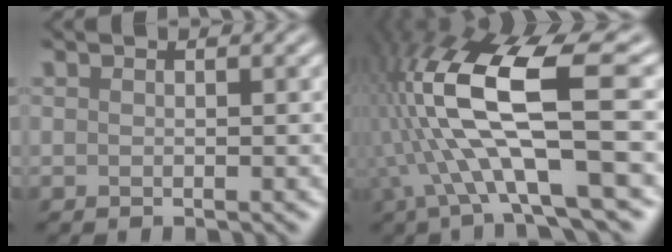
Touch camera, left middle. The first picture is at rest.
{"total": 9.7, "force": [-2.3, 1.4, 9.3], "torque": [-0.216, -0.010, -0.003]}